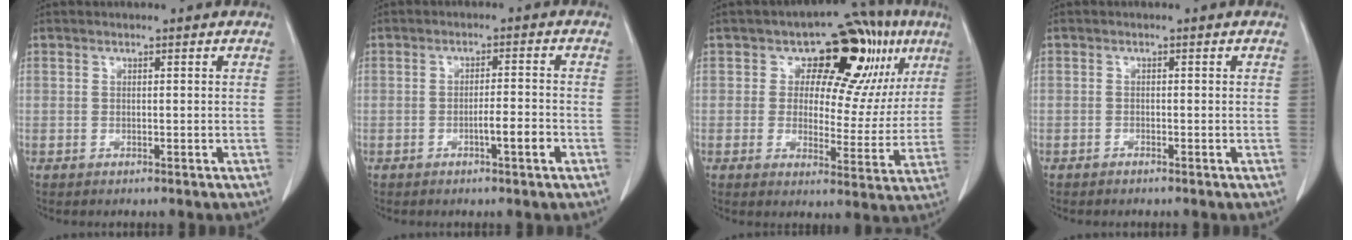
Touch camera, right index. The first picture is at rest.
{"total": 3.6, "force": [-1.6, 0.2, 3.3], "torque": [-0.047, 0.001, -0.026]}
{"total": 14.3, "force": [6.3, 8.0, 10.1], "torque": [-0.096, 0.031, 0.080]}
{"total": 0.5, "force": [-0.5, 0.2, 0.0], "torque": [0.000, 0.001, -0.010]}